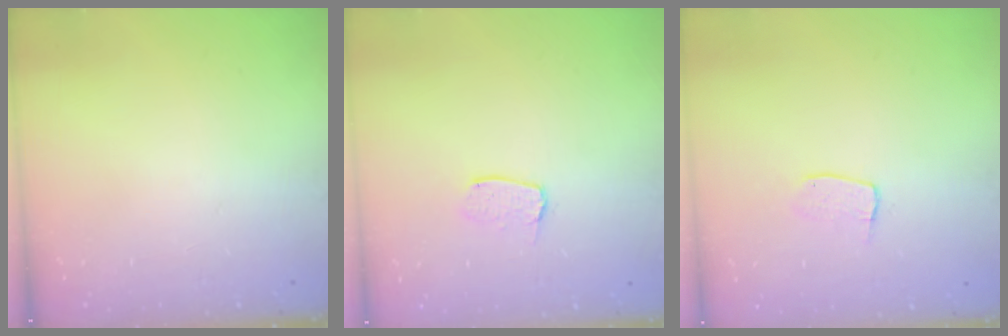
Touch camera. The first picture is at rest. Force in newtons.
{"total": 4.5, "press": 4.4, "slide": 0.3}
{"total": 5.9, "press": 5.9, "slide": 0.3}